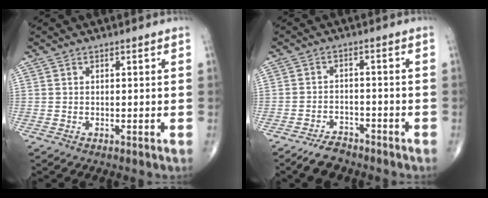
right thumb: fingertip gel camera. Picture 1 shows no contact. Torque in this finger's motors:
{"motor_torque": [1.15, 0.90, -0.05, -0.19, 0.00]}